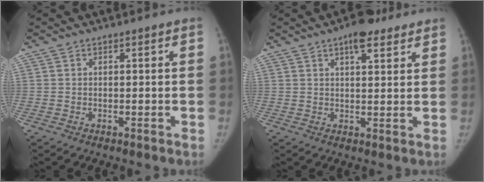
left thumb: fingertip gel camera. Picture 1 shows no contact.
{"total": 6.3, "force": [4.0, 2.6, 4.2], "torque": [-0.045, -0.015, 0.053]}